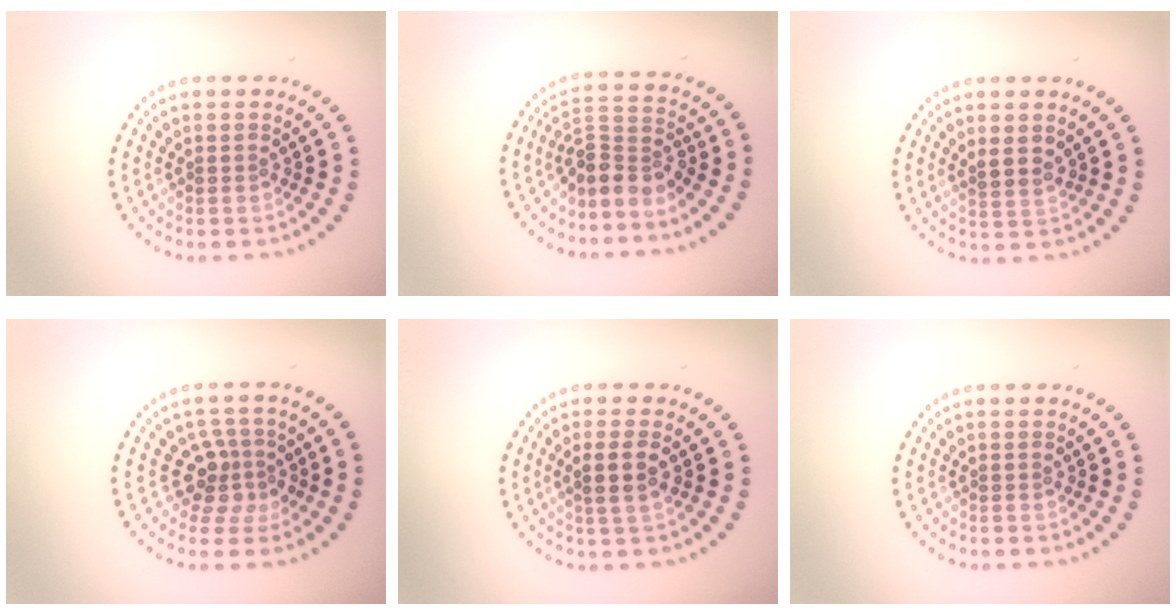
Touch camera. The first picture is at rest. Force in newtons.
{"total": 3.3, "press": 2.3, "slide": 2.3}
{"total": 1.3, "press": 1.1, "slide": 0.7}
{"total": 3.2, "press": 2.3, "slide": 2.2}
{"total": 2.3, "press": 2.0, "slide": 1.2}
{"total": 0.0}